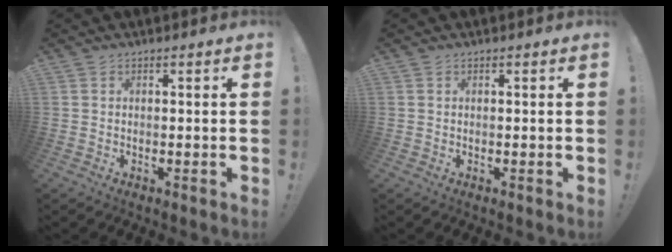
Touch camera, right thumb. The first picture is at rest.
{"total": 0.0}